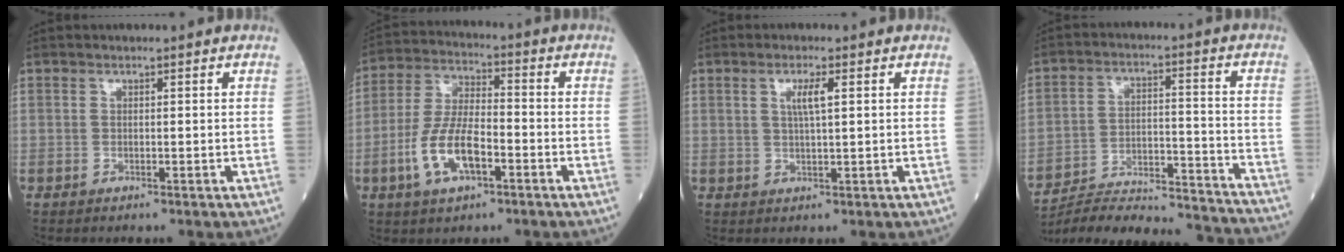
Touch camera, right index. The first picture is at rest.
{"total": 10.3, "force": [-3.7, 3.8, 8.8], "torque": [-0.187, 0.005, -0.071]}
{"total": 3.1, "force": [1.1, 0.2, 2.9], "torque": [-0.057, 0.000, 0.019]}
{"total": 25.0, "force": [-23.8, 1.6, 7.6], "torque": [-0.101, -0.013, -0.338]}